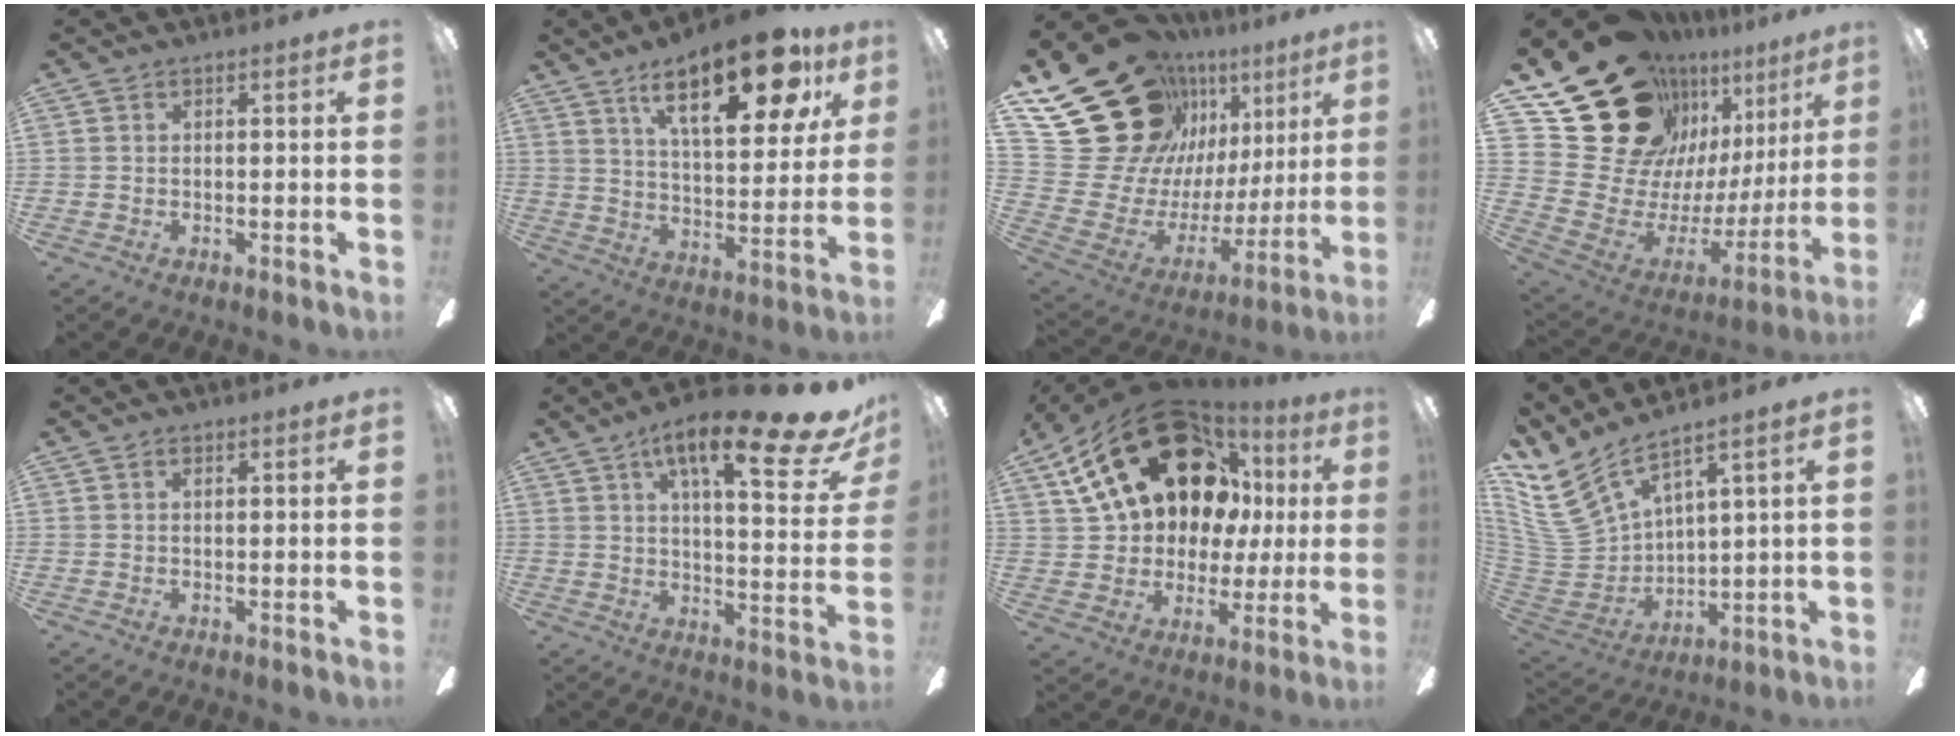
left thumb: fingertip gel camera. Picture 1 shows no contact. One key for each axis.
{"total": 22.5, "fx": 12.7, "fy": 8.8, "fz": 16.3, "tx": -0.239, "ty": -0.054, "tz": 0.199}
{"total": 27.7, "fx": 15.4, "fy": 18.9, "fz": 13.2, "tx": -0.224, "ty": -0.116, "tz": 0.335}
{"total": 26.2, "fx": 16.8, "fy": 16.6, "fz": 11.3, "tx": -0.191, "ty": -0.125, "tz": 0.349}
{"total": 0.6, "fx": 0.3, "fy": 0.4, "fz": 0.3, "tx": -0.006, "ty": 0.003, "tz": 0.005}
{"total": 20.3, "fx": 12.0, "fy": 5.3, "fz": 15.5, "tx": -0.225, "ty": -0.069, "tz": 0.180}
{"total": 25.8, "fx": 13.3, "fy": 16.1, "fz": 15.2, "tx": -0.279, "ty": -0.057, "tz": 0.254}
{"total": 13.4, "fx": 9.6, "fy": 6.4, "fz": 6.9, "tx": -0.187, "ty": -0.069, "tz": 0.180}